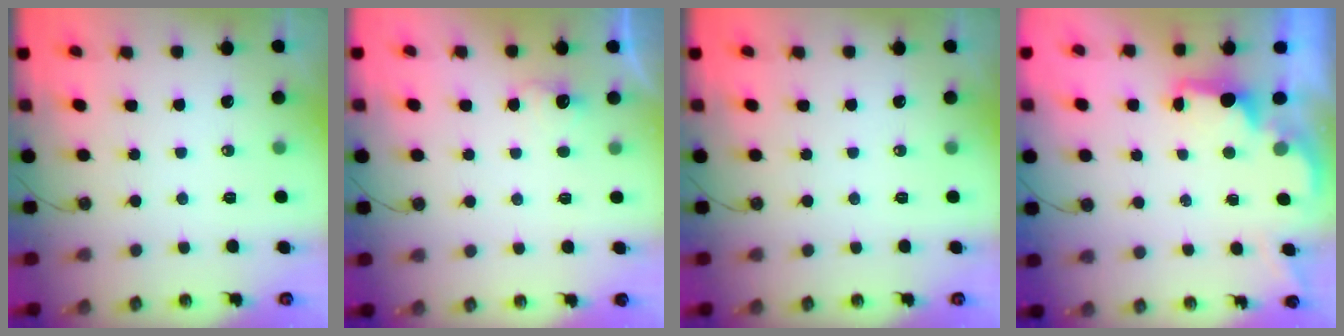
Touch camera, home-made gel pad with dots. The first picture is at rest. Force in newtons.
{"total": 2.9, "press": 2.8, "slide": 0.9}
{"total": 0.0}
{"total": 1.6, "press": 1.4, "slide": 0.7}